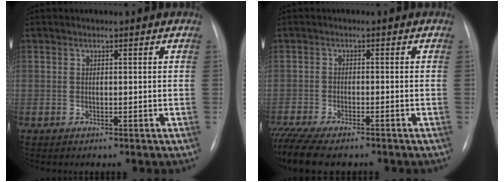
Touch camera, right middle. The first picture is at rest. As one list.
[{"total": 11.3, "force": [-9.4, 2.8, 5.7], "torque": [-0.105, -0.012, -0.147]}]